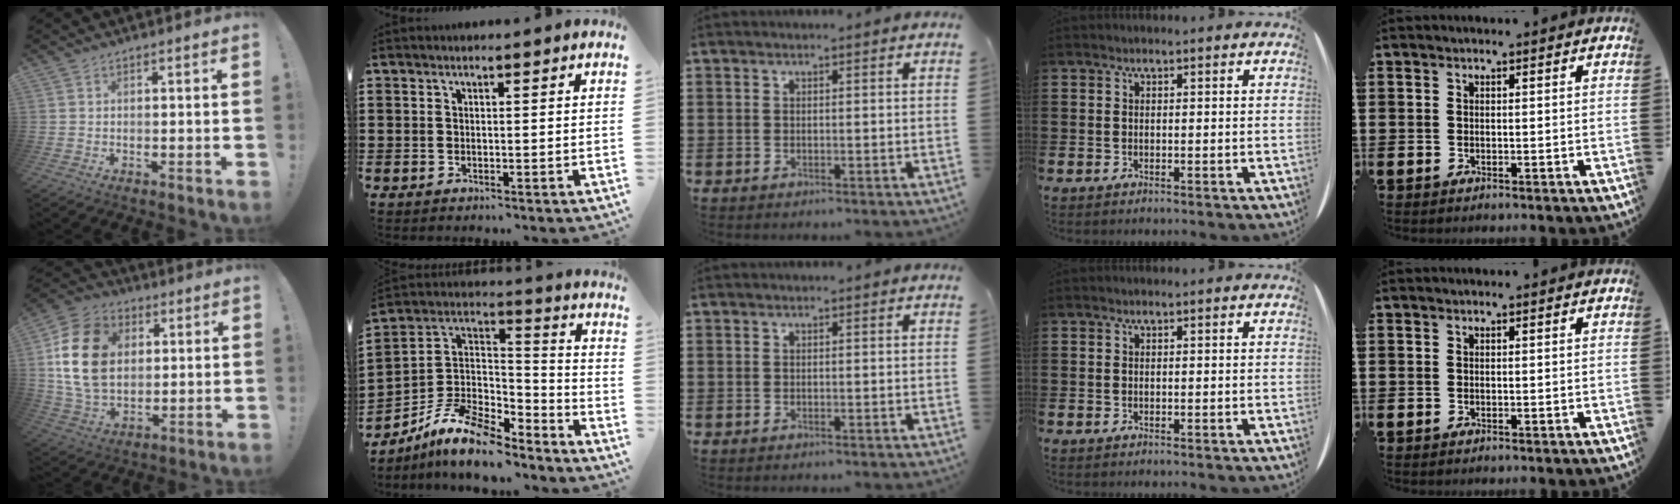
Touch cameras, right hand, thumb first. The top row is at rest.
{"thumb": {"total": 20.3, "force": [4.2, 15.0, 13.0], "torque": [-0.233, -0.009, 0.076]}, "index": {"total": 10.5, "force": [-7.9, 4.4, 5.3], "torque": [-0.124, 0.019, -0.159]}}